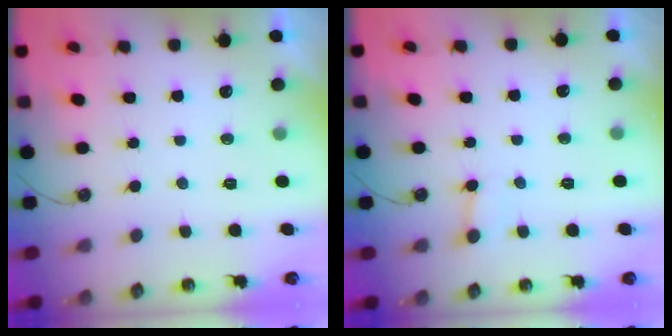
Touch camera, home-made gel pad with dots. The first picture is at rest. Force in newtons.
{"total": 4.9, "press": 4.9, "slide": 0.3}